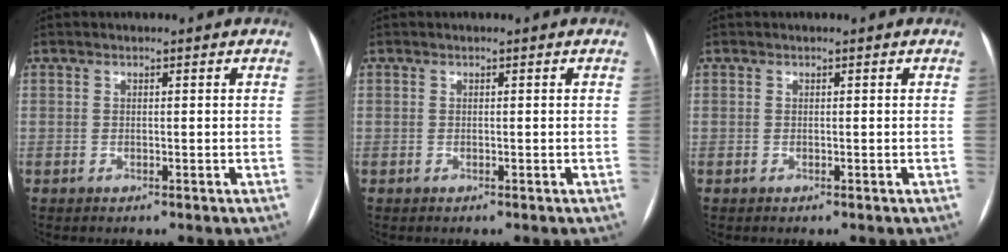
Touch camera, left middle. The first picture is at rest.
{"total": 0.0}
{"total": 0.0}